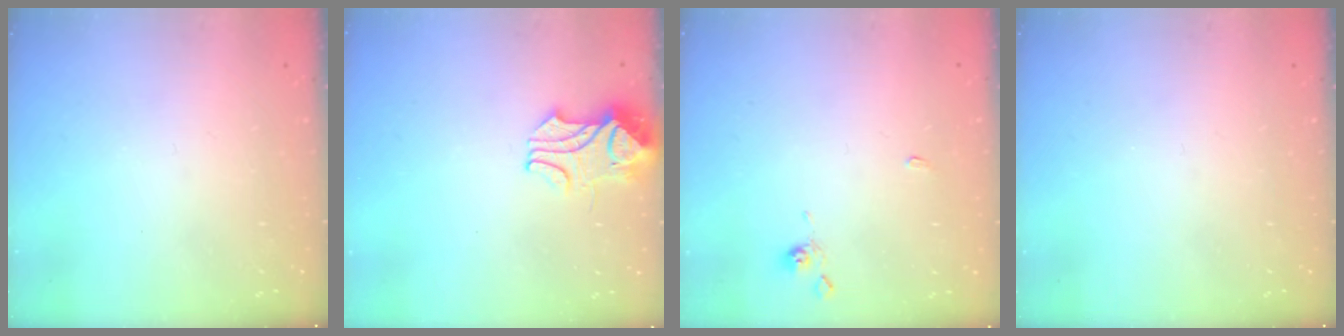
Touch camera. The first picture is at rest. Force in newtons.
{"total": 2.4, "press": 2.2, "slide": 0.8}
{"total": 1.3, "press": 1.3, "slide": 0.3}
{"total": 0.0}